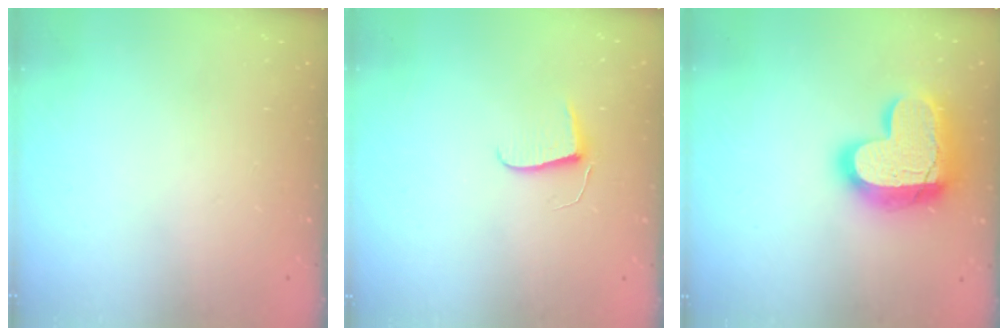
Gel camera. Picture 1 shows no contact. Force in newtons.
{"total": 5.9, "press": 5.8, "slide": 0.6}
{"total": 19.3, "press": 19.2, "slide": 1.6}